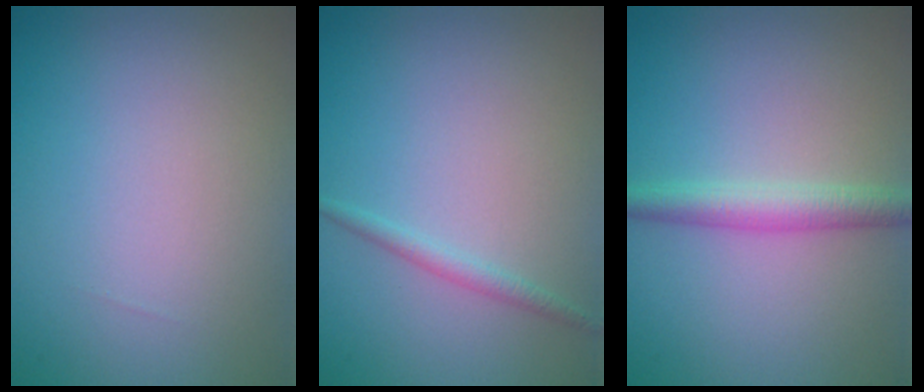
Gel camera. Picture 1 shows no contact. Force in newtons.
{"total": 1.2, "press": 1.2, "slide": 0.1}
{"total": 2.9, "press": 2.9, "slide": 0.1}